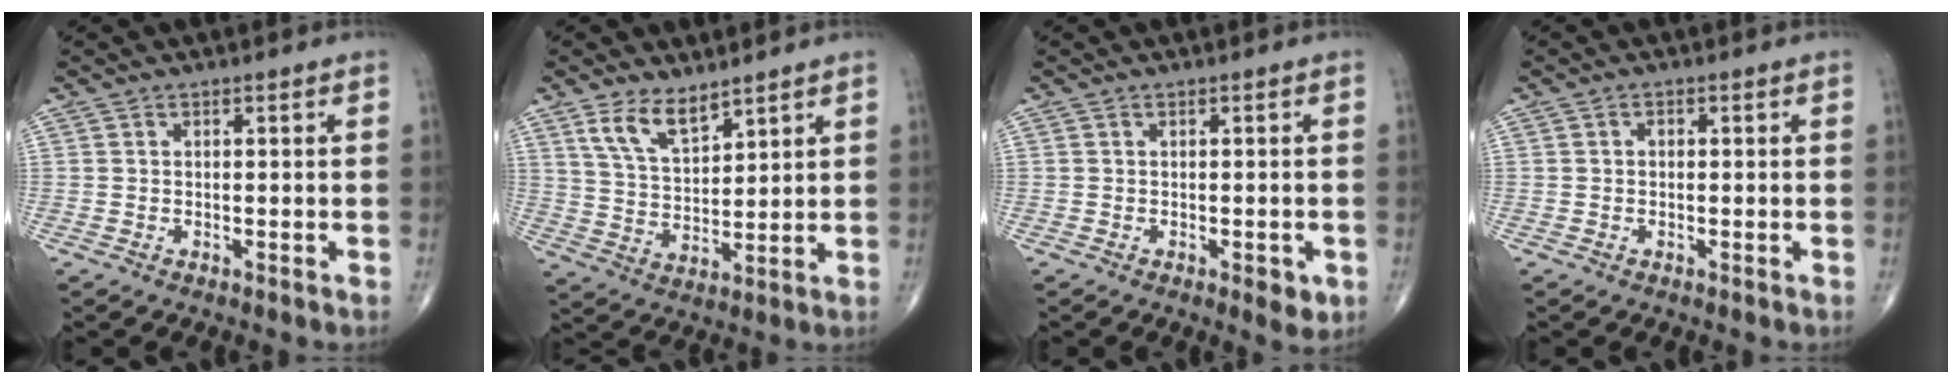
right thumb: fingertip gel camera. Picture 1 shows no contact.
{"total": 7.9, "force": [5.4, 3.6, 4.5], "torque": [-0.068, -0.037, 0.111]}
{"total": 3.0, "force": [-1.0, 1.3, 2.5], "torque": [-0.023, -0.004, -0.009]}
{"total": 0.8, "force": [0.1, 0.6, 0.5], "torque": [-0.008, 0.003, 0.000]}